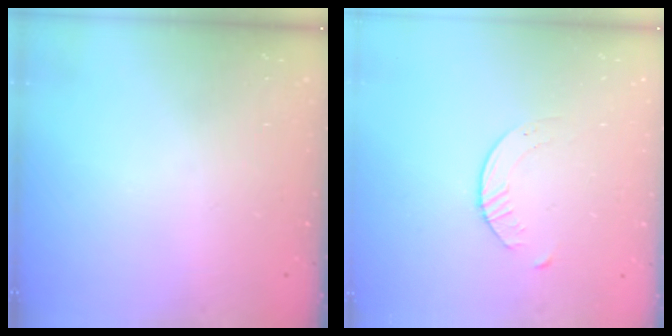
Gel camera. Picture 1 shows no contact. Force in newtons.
{"total": 2.1, "press": 2.0, "slide": 0.3}